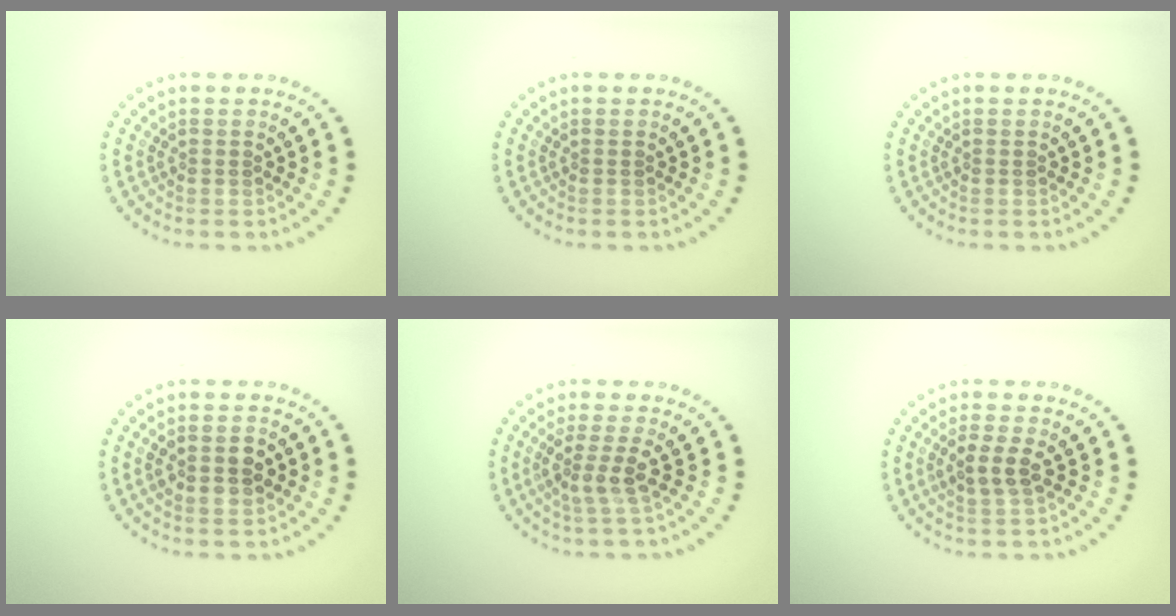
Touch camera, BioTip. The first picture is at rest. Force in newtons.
{"total": 0.0}
{"total": 0.0}
{"total": 2.7, "press": 2.7, "slide": 0.2}
{"total": 2.6, "press": 2.0, "slide": 1.7}
{"total": 2.5, "press": 2.4, "slide": 0.7}